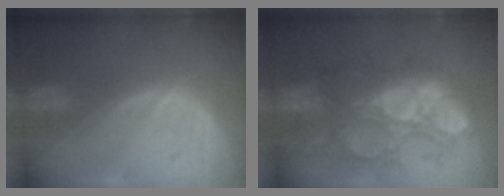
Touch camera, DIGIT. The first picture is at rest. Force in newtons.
{"total": 10.8, "press": 10.5, "slide": 2.4}